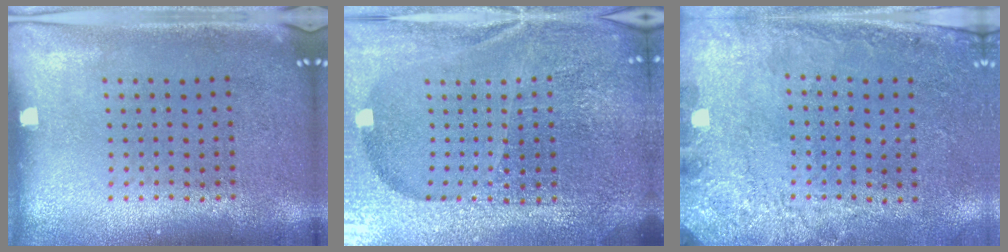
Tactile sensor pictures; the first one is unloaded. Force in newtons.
{"total": 6.2, "press": 5.5, "slide": 2.9}
{"total": 2.7, "press": 2.0, "slide": 1.9}